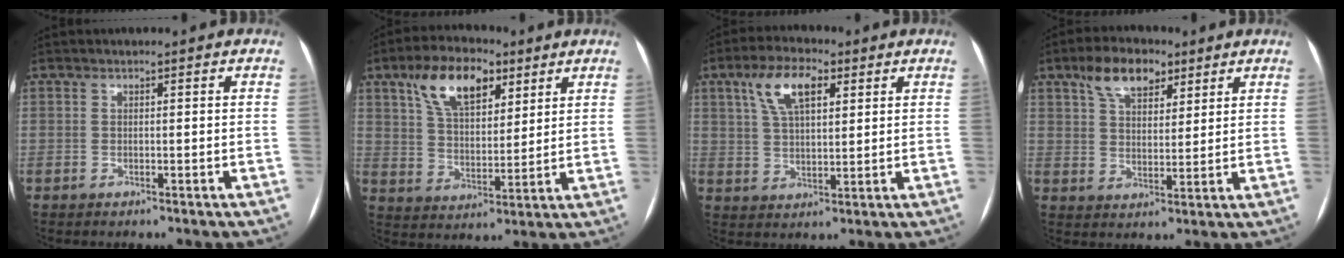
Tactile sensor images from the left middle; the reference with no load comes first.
{"total": 11.7, "force": [6.4, 5.6, 8.0], "torque": [-0.149, 0.025, 0.120]}
{"total": 8.7, "force": [4.0, 3.5, 6.8], "torque": [-0.135, 0.019, 0.076]}
{"total": 8.2, "force": [5.1, 4.1, 4.9], "torque": [-0.091, 0.021, 0.093]}